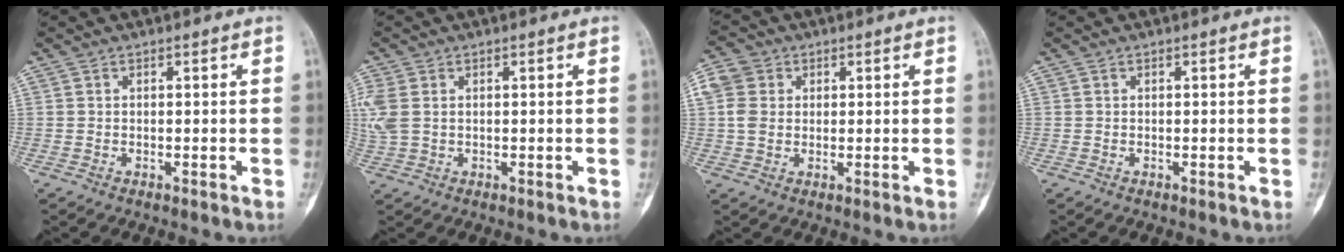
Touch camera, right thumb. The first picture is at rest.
{"total": 5.4, "force": [0.9, 3.8, 3.8], "torque": [-0.120, 0.008, 0.025]}
{"total": 5.5, "force": [1.2, 4.6, 2.7], "torque": [-0.053, 0.008, 0.018]}
{"total": 0.0}